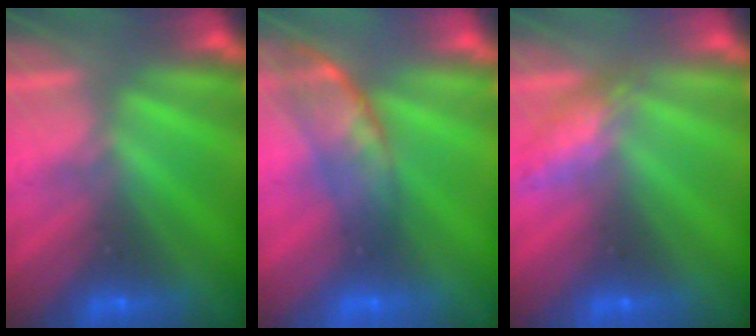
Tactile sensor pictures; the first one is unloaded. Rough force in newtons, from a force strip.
{"total": 2.4}
{"total": 2.4}